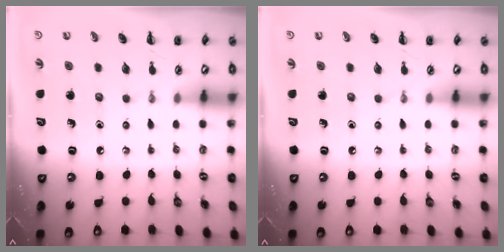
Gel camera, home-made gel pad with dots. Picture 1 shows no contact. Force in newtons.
{"total": 0.0}